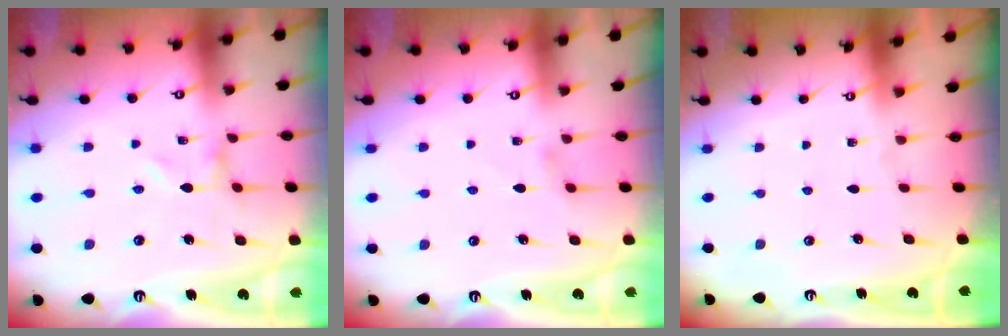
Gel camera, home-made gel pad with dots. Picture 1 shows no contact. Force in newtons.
{"total": 1.1, "press": 1.0, "slide": 0.3}
{"total": 0.0}